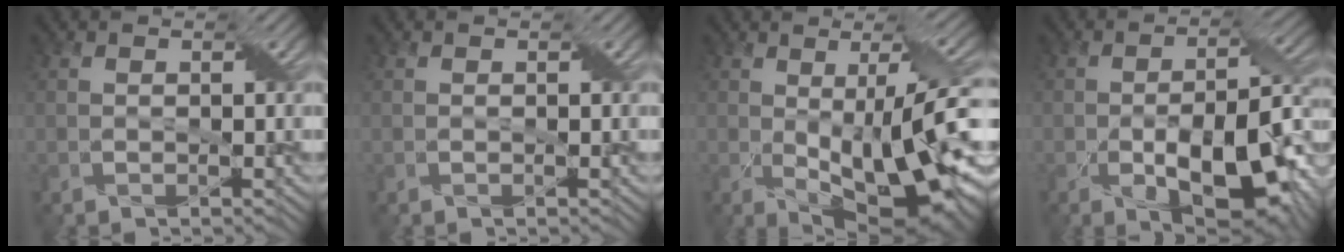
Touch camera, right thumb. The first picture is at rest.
{"total": 0.0}
{"total": 14.6, "force": [-1.8, 5.4, 13.4], "torque": [-0.204, -0.026, -0.009]}
{"total": 12.6, "force": [-4.5, 4.7, 10.8], "torque": [-0.173, -0.016, -0.071]}